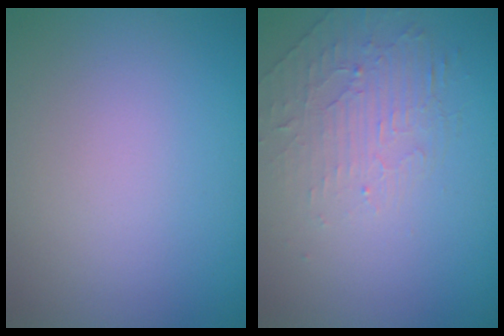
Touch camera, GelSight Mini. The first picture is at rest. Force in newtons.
{"total": 2.1, "press": 1.2, "slide": 1.7}